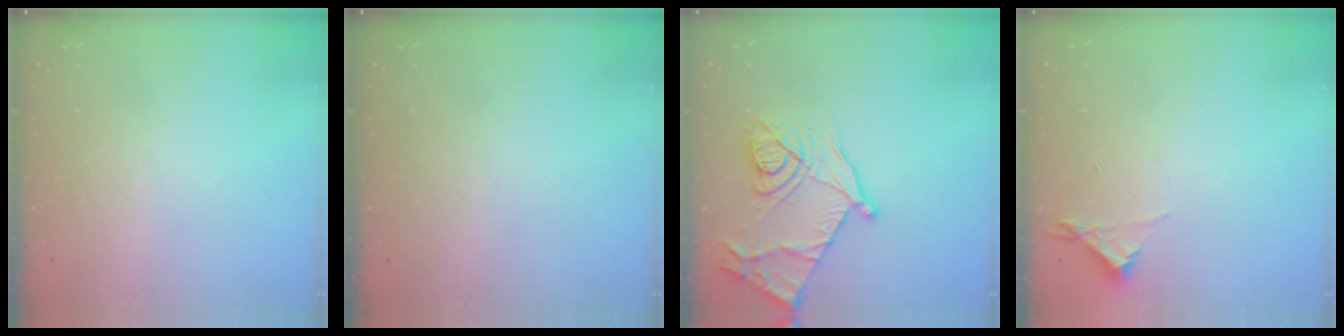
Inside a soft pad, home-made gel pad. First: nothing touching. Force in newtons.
{"total": 0.0}
{"total": 17.1, "press": 17.1, "slide": 1.2}
{"total": 4.4, "press": 4.4, "slide": 0.4}